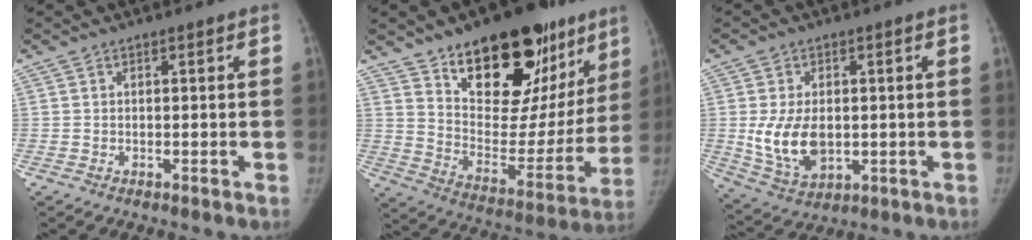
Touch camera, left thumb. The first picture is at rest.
{"total": 29.5, "force": [18.0, 14.6, 18.3], "torque": [-0.224, -0.063, 0.279]}
{"total": 11.7, "force": [-0.3, 7.6, 8.9], "torque": [-0.152, -0.008, 0.013]}